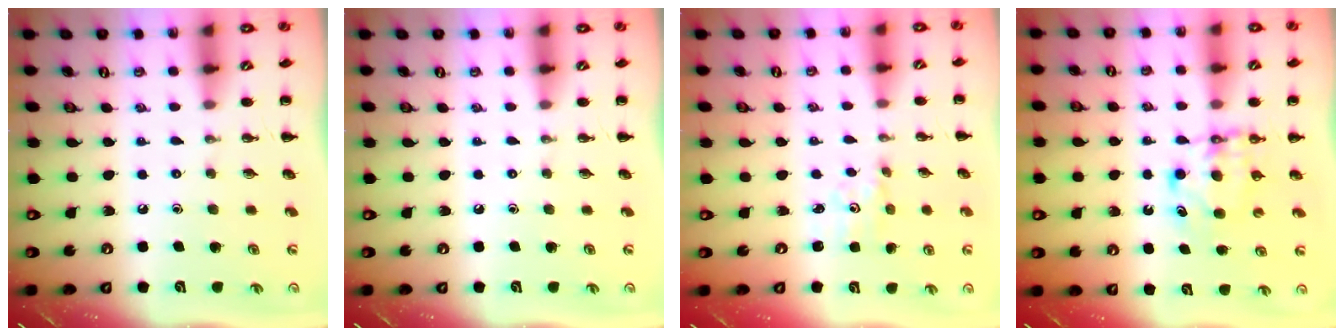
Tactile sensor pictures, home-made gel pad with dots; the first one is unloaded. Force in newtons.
{"total": 0.0}
{"total": 1.8, "press": 1.7, "slide": 0.5}
{"total": 6.0, "press": 5.9, "slide": 0.7}